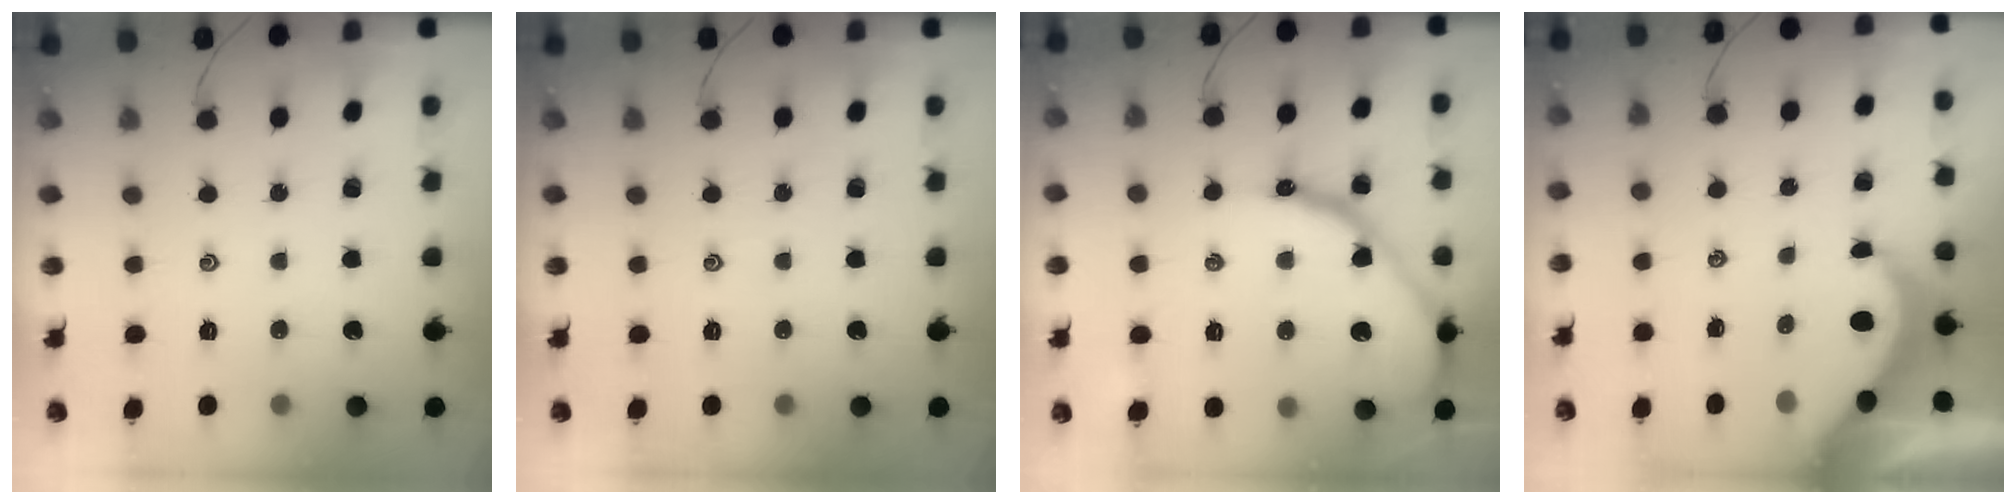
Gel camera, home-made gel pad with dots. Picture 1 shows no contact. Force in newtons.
{"total": 0.0}
{"total": 16.6, "press": 16.5, "slide": 1.5}
{"total": 4.9, "press": 4.9, "slide": 0.4}